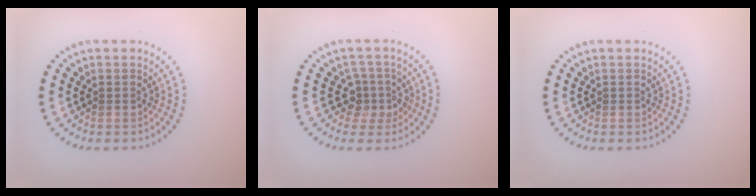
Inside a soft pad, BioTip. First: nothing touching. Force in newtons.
{"total": 2.5, "press": 1.9, "slide": 1.6}
{"total": 0.0}